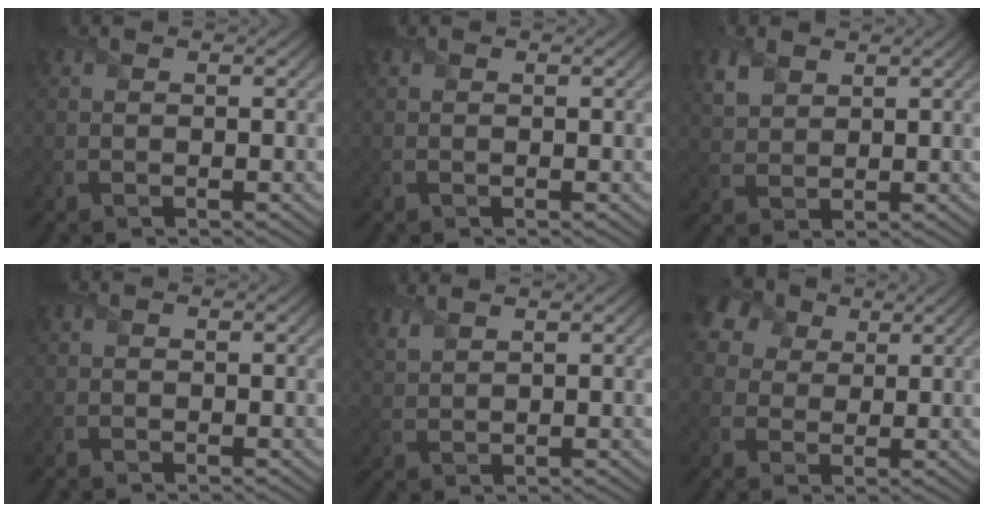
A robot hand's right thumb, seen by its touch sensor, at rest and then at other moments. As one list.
[{"total": 0.0}, {"total": 3.5, "force": [2.1, 2.1, 1.8], "torque": [-0.053, 0.000, 0.048]}, {"total": 0.0}, {"total": 2.8, "force": [2.5, 0.6, 1.2], "torque": [-0.027, 0.006, 0.051]}, {"total": 8.0, "force": [4.3, 5.4, 4.0], "torque": [-0.127, 0.032, 0.061]}]